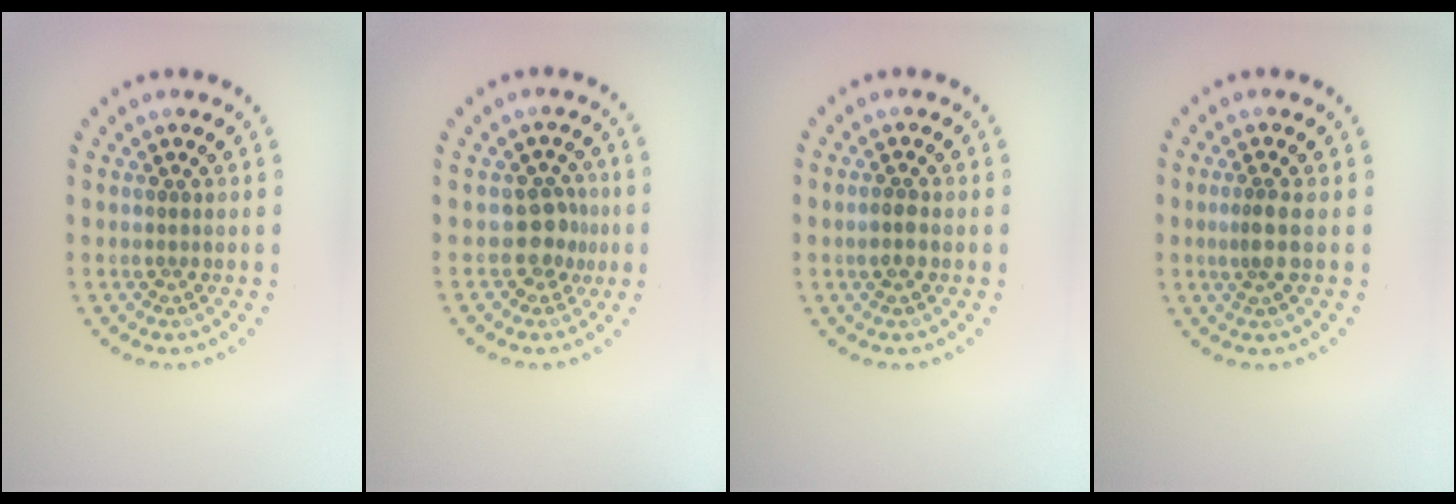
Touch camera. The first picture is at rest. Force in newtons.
{"total": 2.3, "press": 1.9, "slide": 1.3}
{"total": 1.5, "press": 1.5, "slide": 0.4}
{"total": 1.9, "press": 1.5, "slide": 1.2}